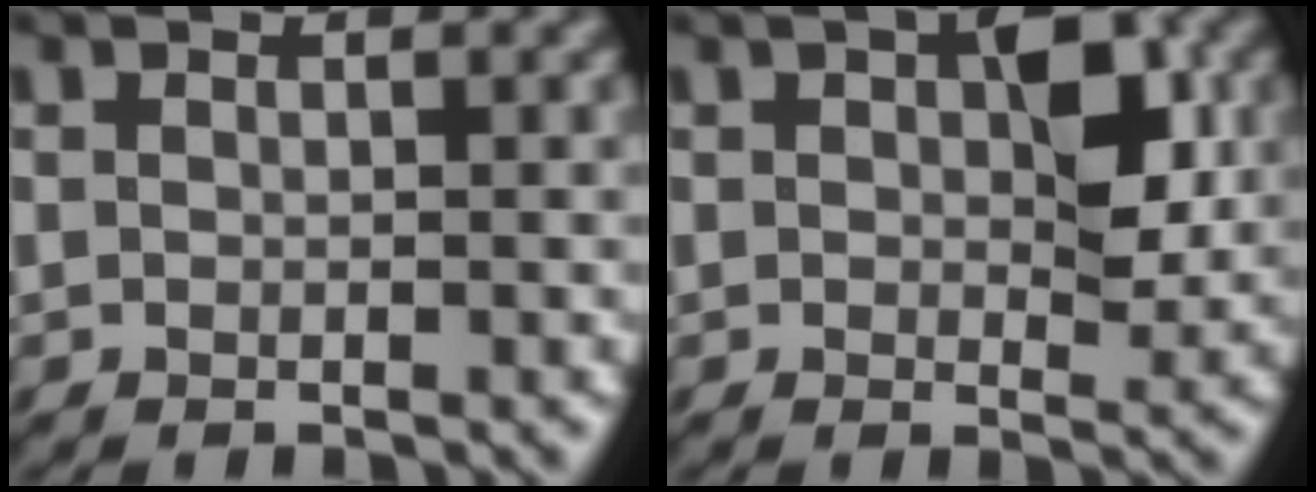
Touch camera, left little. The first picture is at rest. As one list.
[{"total": 5.8, "force": [1.3, 3.2, 4.6], "torque": [-0.076, 0.003, 0.019]}]